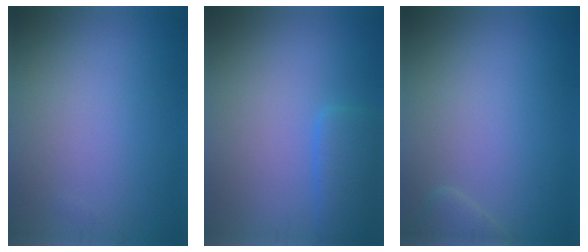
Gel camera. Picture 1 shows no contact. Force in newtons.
{"total": 3.0, "press": 3.0, "slide": 0.2}
{"total": 1.1, "press": 1.1, "slide": 0.1}